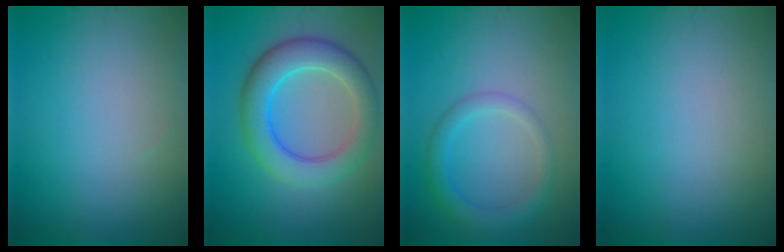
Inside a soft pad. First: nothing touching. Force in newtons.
{"total": 6.3, "press": 6.3, "slide": 0.1}
{"total": 2.7, "press": 2.7, "slide": 0.1}
{"total": 0.0}